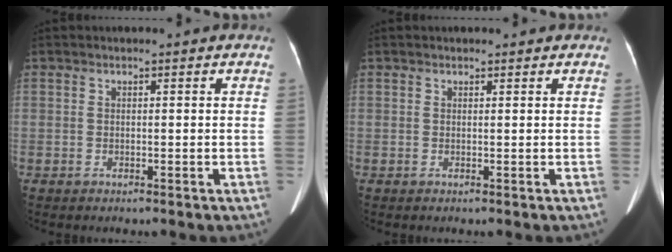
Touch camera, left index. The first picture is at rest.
{"total": 2.2, "force": [1.9, 0.7, 0.8], "torque": [-0.008, 0.009, 0.019]}